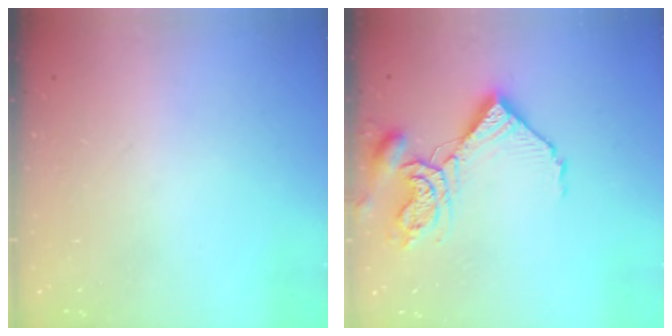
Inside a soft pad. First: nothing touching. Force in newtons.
{"total": 12.5, "press": 12.4, "slide": 1.5}